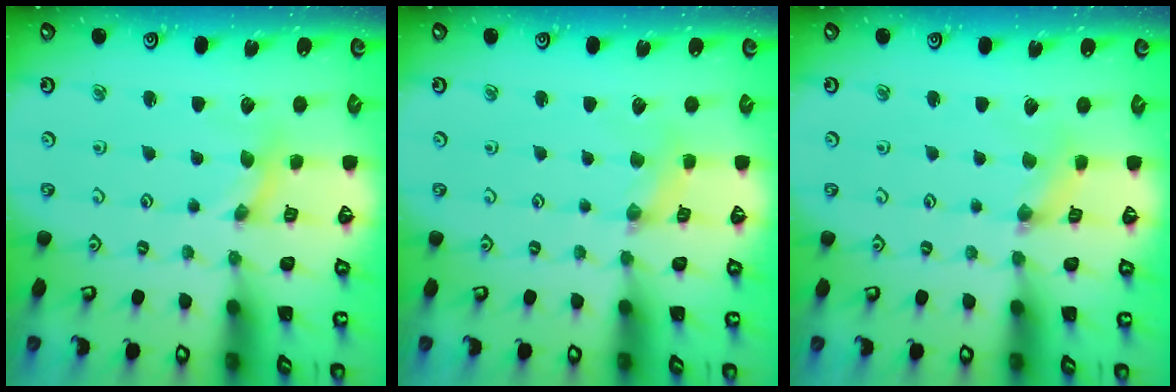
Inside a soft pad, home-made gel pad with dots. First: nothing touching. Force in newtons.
{"total": 2.5, "press": 2.5, "slide": 0.3}
{"total": 1.4, "press": 1.4, "slide": 0.3}